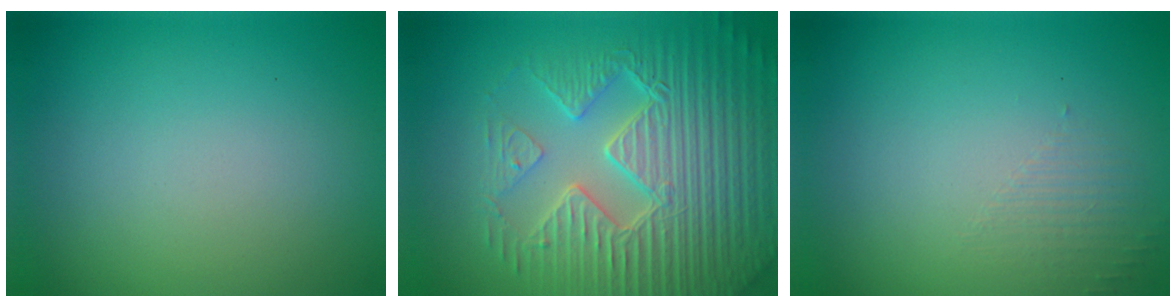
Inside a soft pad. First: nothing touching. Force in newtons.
{"total": 8.7, "press": 6.5, "slide": 5.8}
{"total": 1.3, "press": 0.1, "slide": 1.3}